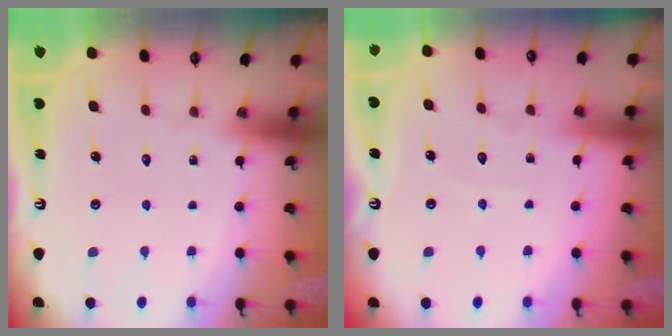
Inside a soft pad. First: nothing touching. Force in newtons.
{"total": 3.7, "press": 3.7, "slide": 0.5}